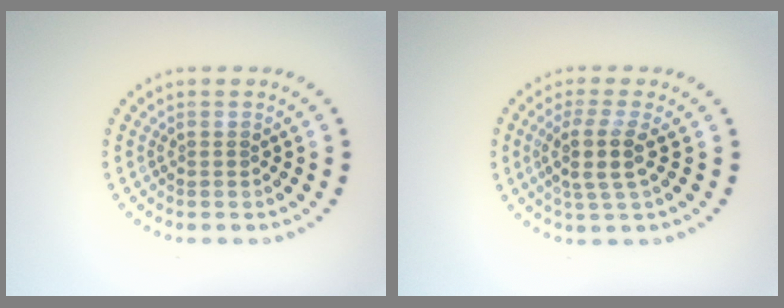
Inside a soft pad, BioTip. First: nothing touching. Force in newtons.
{"total": 3.2, "press": 2.6, "slide": 2.0}